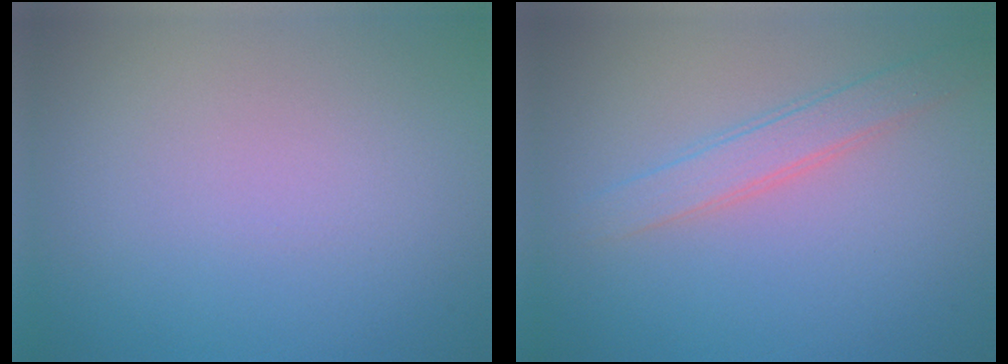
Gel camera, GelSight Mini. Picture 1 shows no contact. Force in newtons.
{"total": 2.5, "press": 2.5, "slide": 0.1}